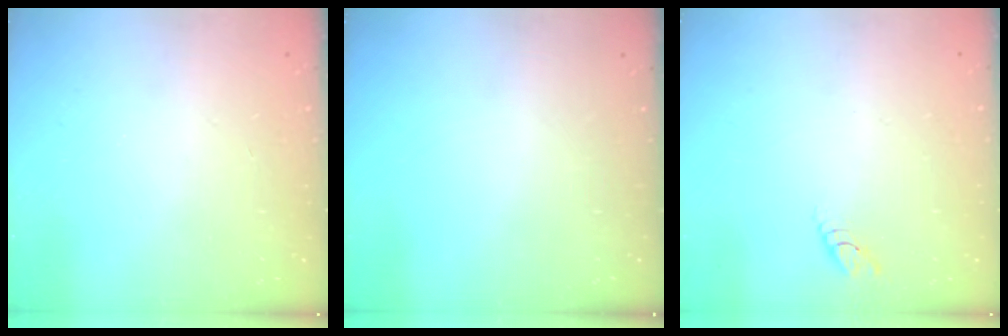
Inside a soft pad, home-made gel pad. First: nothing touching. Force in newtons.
{"total": 0.0}
{"total": 2.8, "press": 2.8, "slide": 0.3}